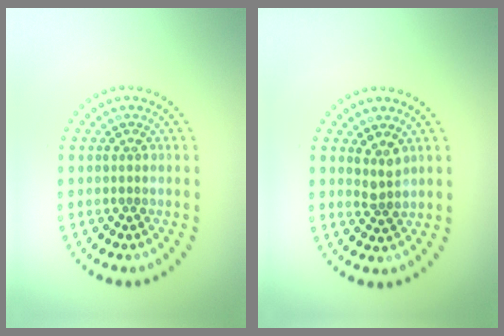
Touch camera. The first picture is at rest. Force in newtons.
{"total": 1.5, "press": 1.2, "slide": 0.9}